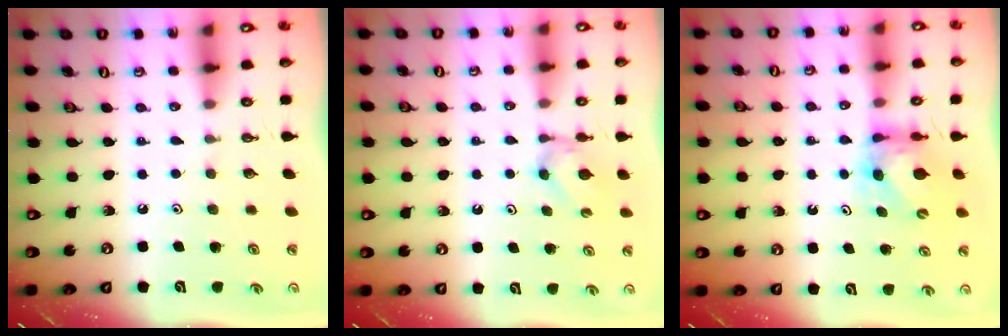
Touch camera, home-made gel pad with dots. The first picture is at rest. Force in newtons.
{"total": 3.7, "press": 3.6, "slide": 0.6}
{"total": 5.9, "press": 5.9, "slide": 0.7}